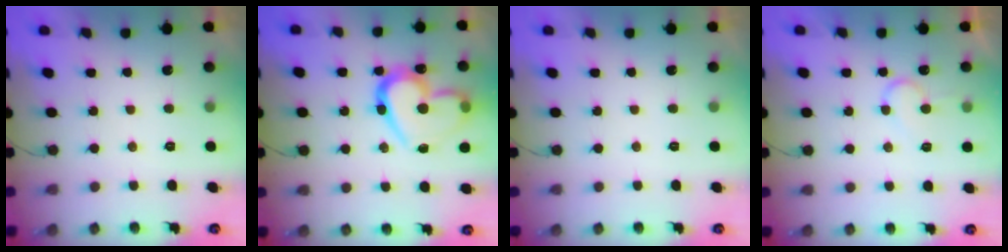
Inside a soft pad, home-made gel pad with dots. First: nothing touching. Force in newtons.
{"total": 19.1, "press": 18.9, "slide": 2.7}
{"total": 0.0}
{"total": 7.6, "press": 7.5, "slide": 0.8}